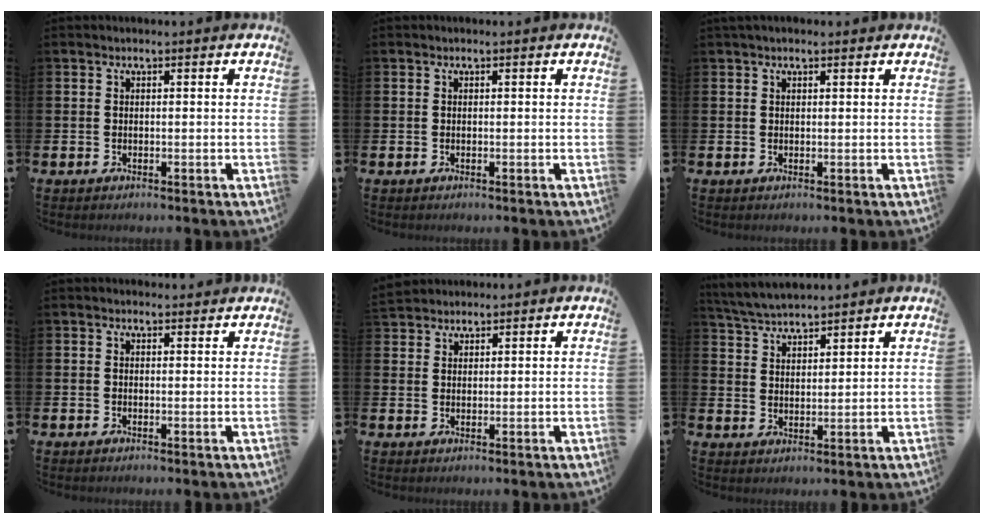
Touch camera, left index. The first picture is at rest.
{"total": 0.0}
{"total": 1.1, "force": [0.9, 0.3, 0.4], "torque": [0.002, -0.001, 0.014]}
{"total": 0.9, "force": [0.8, 0.3, 0.1], "torque": [0.008, -0.001, 0.012]}
{"total": 2.5, "force": [2.4, 0.7, -0.3], "torque": [0.003, -0.005, 0.046]}
{"total": 4.5, "force": [4.5, 0.4, 0.5], "torque": [-0.027, -0.022, 0.081]}